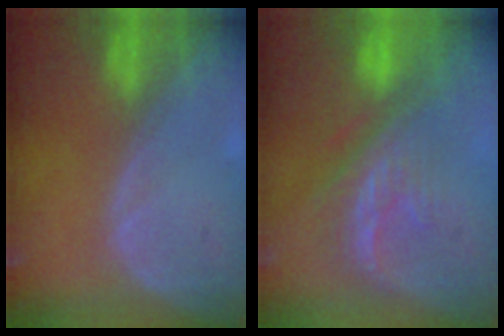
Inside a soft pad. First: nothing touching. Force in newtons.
{"total": 8.1, "press": 7.4, "slide": 3.3}